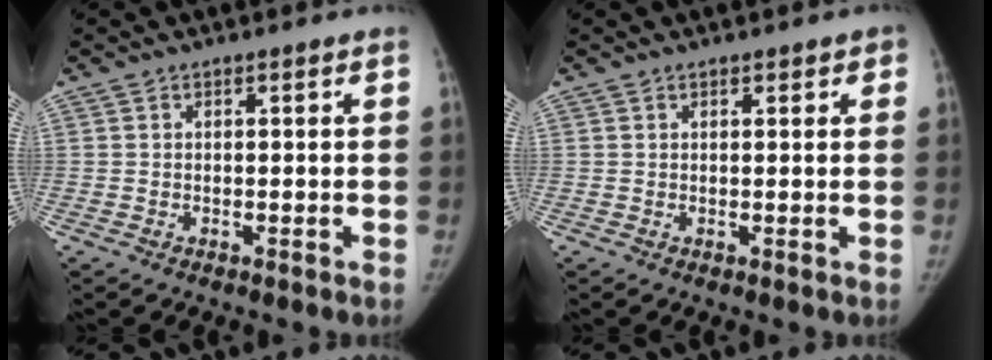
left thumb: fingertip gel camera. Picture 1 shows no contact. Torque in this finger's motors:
{"motor_torque": [-0.17, 0.03, -0.34, 0.26, -0.02]}